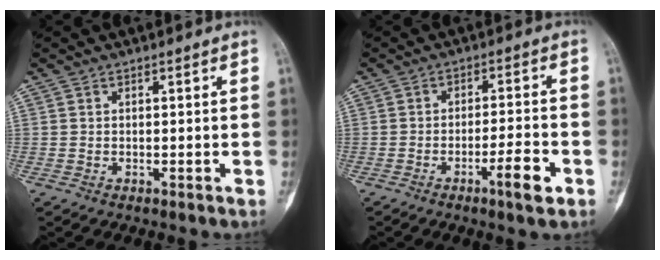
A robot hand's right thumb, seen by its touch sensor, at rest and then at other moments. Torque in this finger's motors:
{"motor_torque": [-0.04, -0.26, 0.43, -0.17, -0.01]}